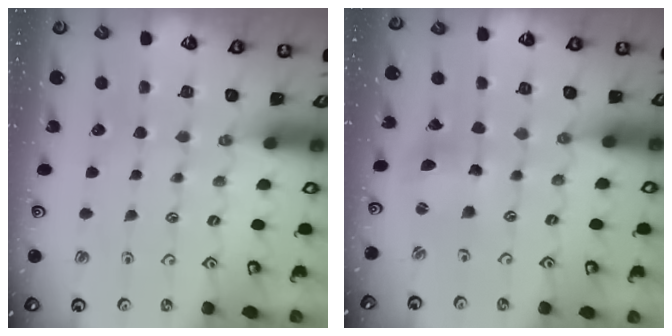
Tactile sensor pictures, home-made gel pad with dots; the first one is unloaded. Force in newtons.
{"total": 6.7, "press": 6.6, "slide": 0.8}